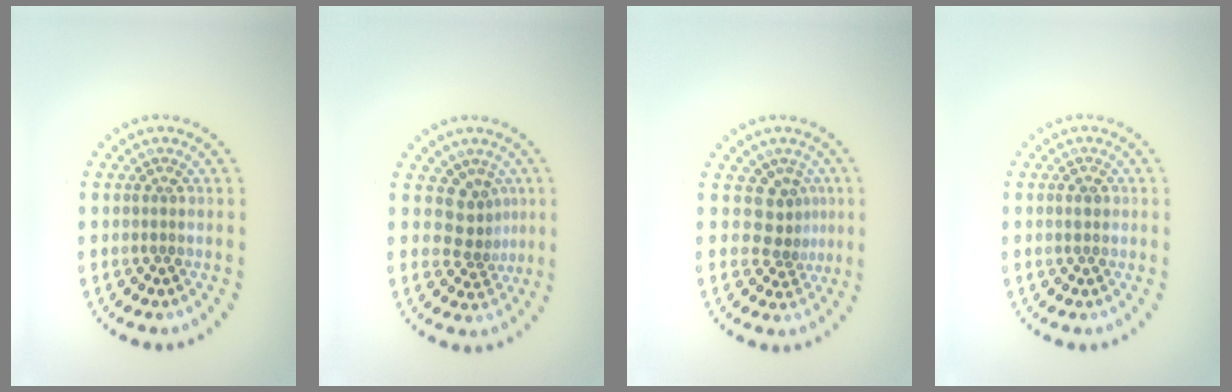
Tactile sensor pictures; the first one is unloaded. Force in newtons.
{"total": 2.7, "press": 1.8, "slide": 2.0}
{"total": 2.5, "press": 1.6, "slide": 1.9}
{"total": 1.1, "press": 1.1, "slide": 0.2}